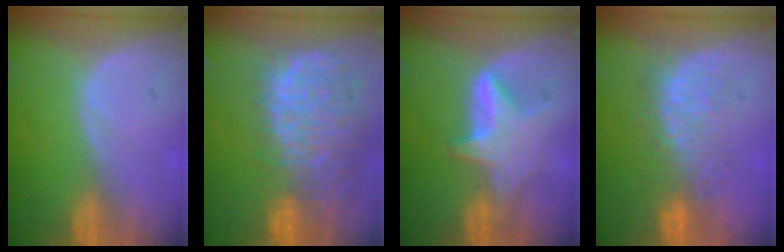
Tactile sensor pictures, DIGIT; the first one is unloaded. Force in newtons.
{"total": 13.5, "press": 11.1, "slide": 7.8}
{"total": 5.8, "press": 5.6, "slide": 1.5}
{"total": 6.8, "press": 6.7, "slide": 1.4}